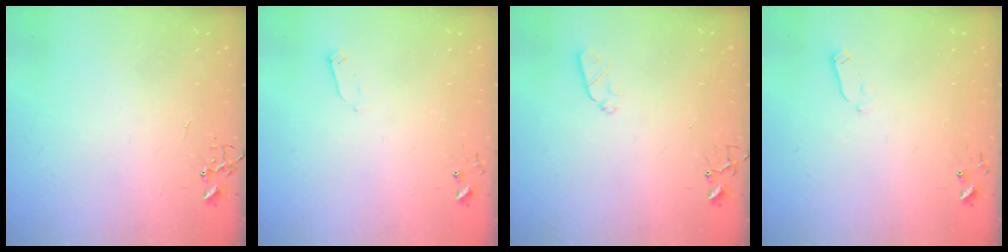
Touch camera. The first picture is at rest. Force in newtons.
{"total": 2.4, "press": 2.4, "slide": 0.4}
{"total": 4.2, "press": 4.1, "slide": 1.0}
{"total": 2.7, "press": 2.6, "slide": 0.4}